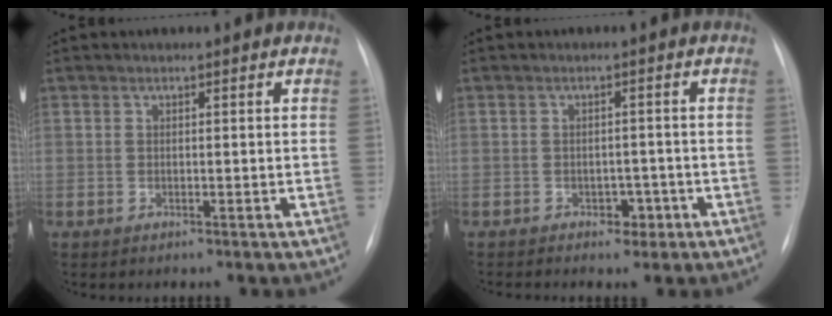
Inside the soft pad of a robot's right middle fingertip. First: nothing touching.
{"total": 2.8, "force": [-1.8, 1.7, 1.3], "torque": [-0.013, 0.007, -0.020]}